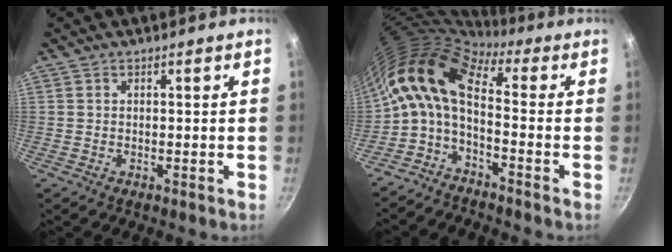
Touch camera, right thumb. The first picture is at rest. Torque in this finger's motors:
{"motor_torque": [2.46, 2.55, 1.31, -1.32, 0.25]}